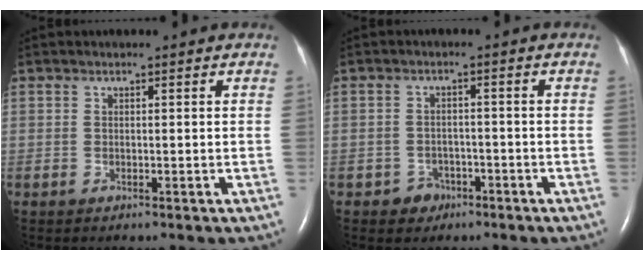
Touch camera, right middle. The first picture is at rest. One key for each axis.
{"total": 2.9, "fx": -1.7, "fy": 2.3, "fz": 0.3, "tx": -0.003, "ty": 0.012, "tz": -0.023}